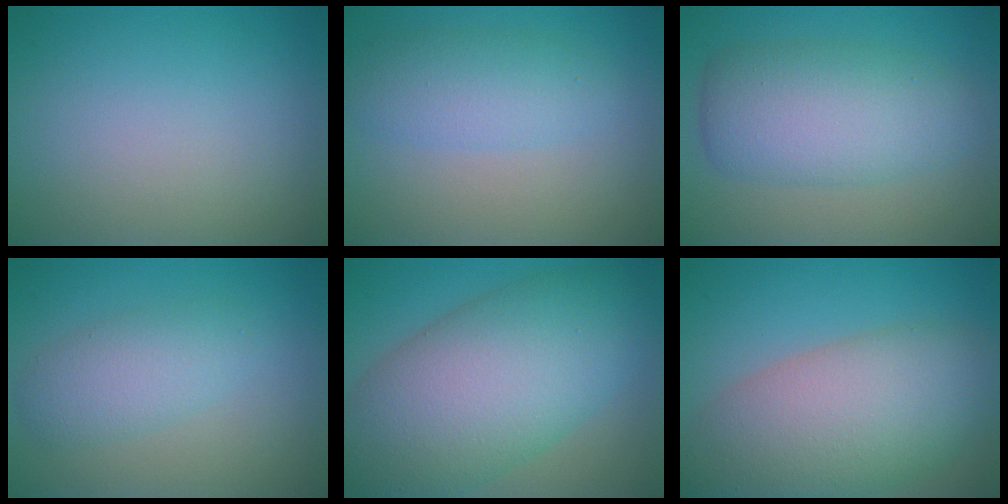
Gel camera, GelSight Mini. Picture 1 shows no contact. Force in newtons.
{"total": 3.7, "press": 3.6, "slide": 0.2}
{"total": 7.0, "press": 7.0, "slide": 0.1}
{"total": 3.4, "press": 3.4, "slide": 0.1}
{"total": 12.7, "press": 12.7, "slide": 0.2}
{"total": 10.3, "press": 10.3, "slide": 0.5}